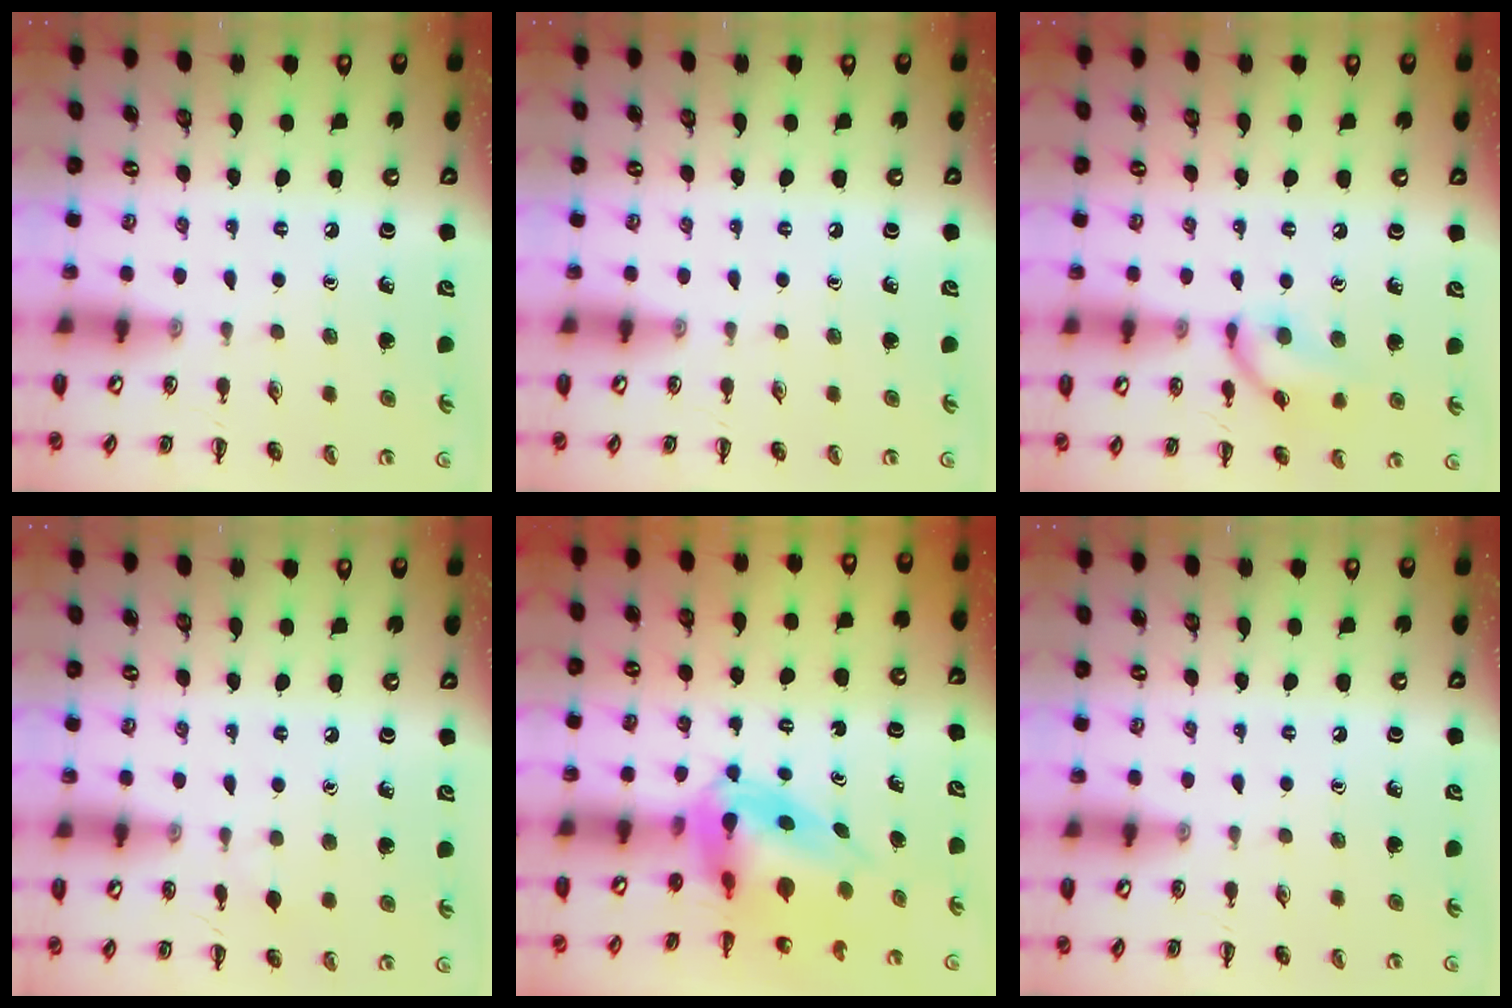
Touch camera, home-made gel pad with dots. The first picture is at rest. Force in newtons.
{"total": 0.0}
{"total": 11.0, "press": 11.0, "slide": 0.6}
{"total": 4.0, "press": 3.8, "slide": 1.4}
{"total": 6.4, "press": 6.1, "slide": 1.9}
{"total": 0.0}